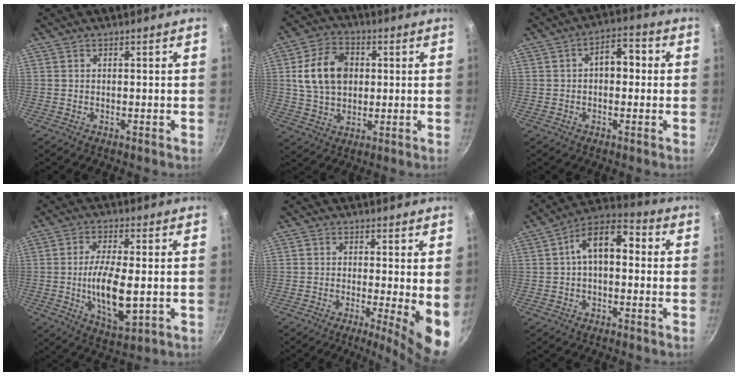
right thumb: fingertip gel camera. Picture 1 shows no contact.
{"total": 13.0, "force": [2.1, 9.5, 8.6], "torque": [-0.132, 0.009, 0.031]}
{"total": 6.4, "force": [0.5, 4.0, 4.9], "torque": [-0.043, 0.021, -0.003]}
{"total": 11.5, "force": [-1.1, 4.1, 10.6], "torque": [-0.202, -0.008, -0.017]}
{"total": 8.4, "force": [-1.0, 1.6, 8.1], "torque": [-0.101, -0.012, -0.012]}
{"total": 11.1, "force": [1.2, 6.5, 8.9], "torque": [-0.117, 0.036, 0.003]}